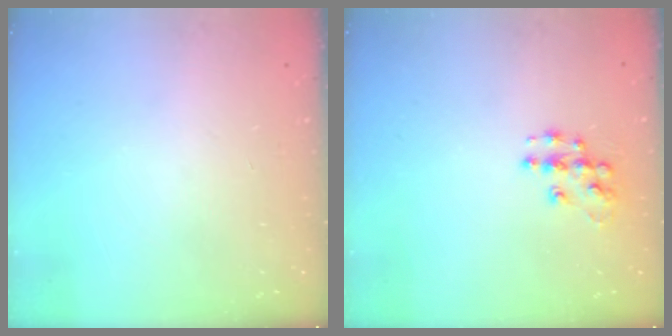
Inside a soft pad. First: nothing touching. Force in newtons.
{"total": 9.2, "press": 9.2, "slide": 0.5}